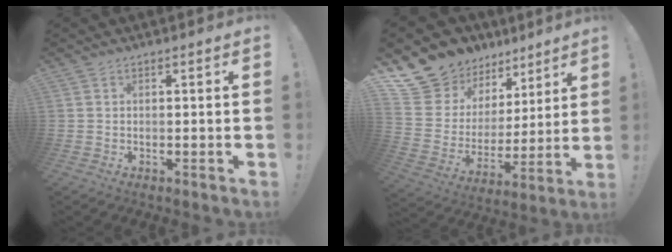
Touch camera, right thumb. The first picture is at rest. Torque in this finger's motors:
{"motor_torque": [-0.61, 1.86, 0.46, 0.43, 0.03]}